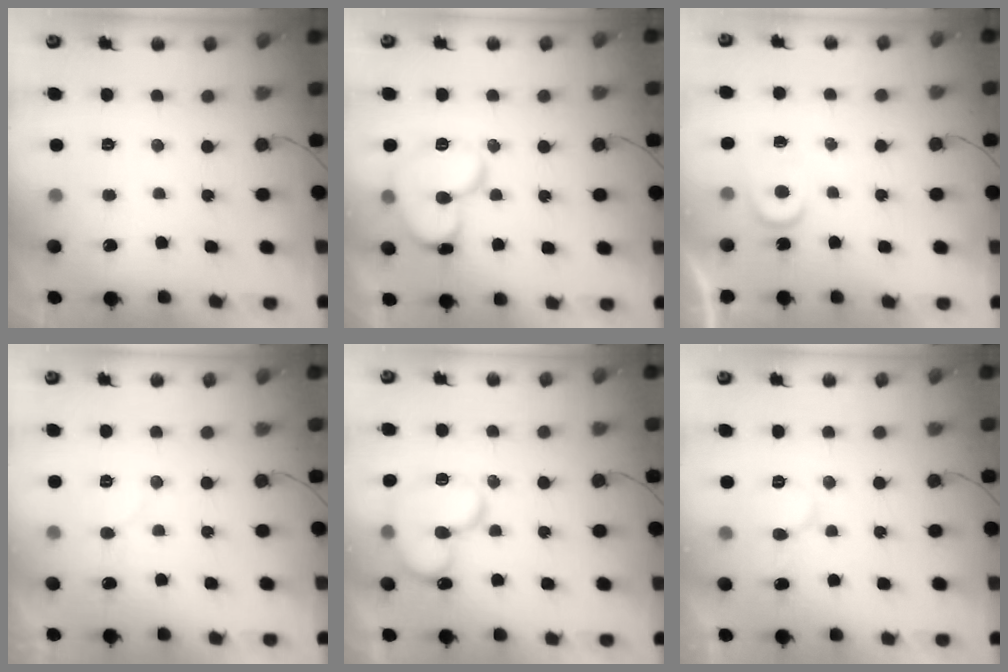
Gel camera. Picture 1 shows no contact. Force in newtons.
{"total": 13.3, "press": 13.1, "slide": 2.1}
{"total": 3.1, "press": 3.1, "slide": 0.4}
{"total": 6.1, "press": 6.1, "slide": 0.5}
{"total": 14.9, "press": 14.8, "slide": 2.0}
{"total": 6.6, "press": 6.6, "slide": 0.6}